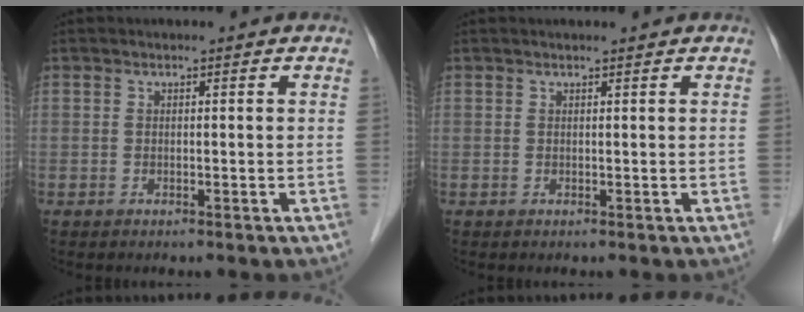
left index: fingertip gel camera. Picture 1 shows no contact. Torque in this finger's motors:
{"motor_torque": [0.27, -0.06, 0.00, -0.02]}